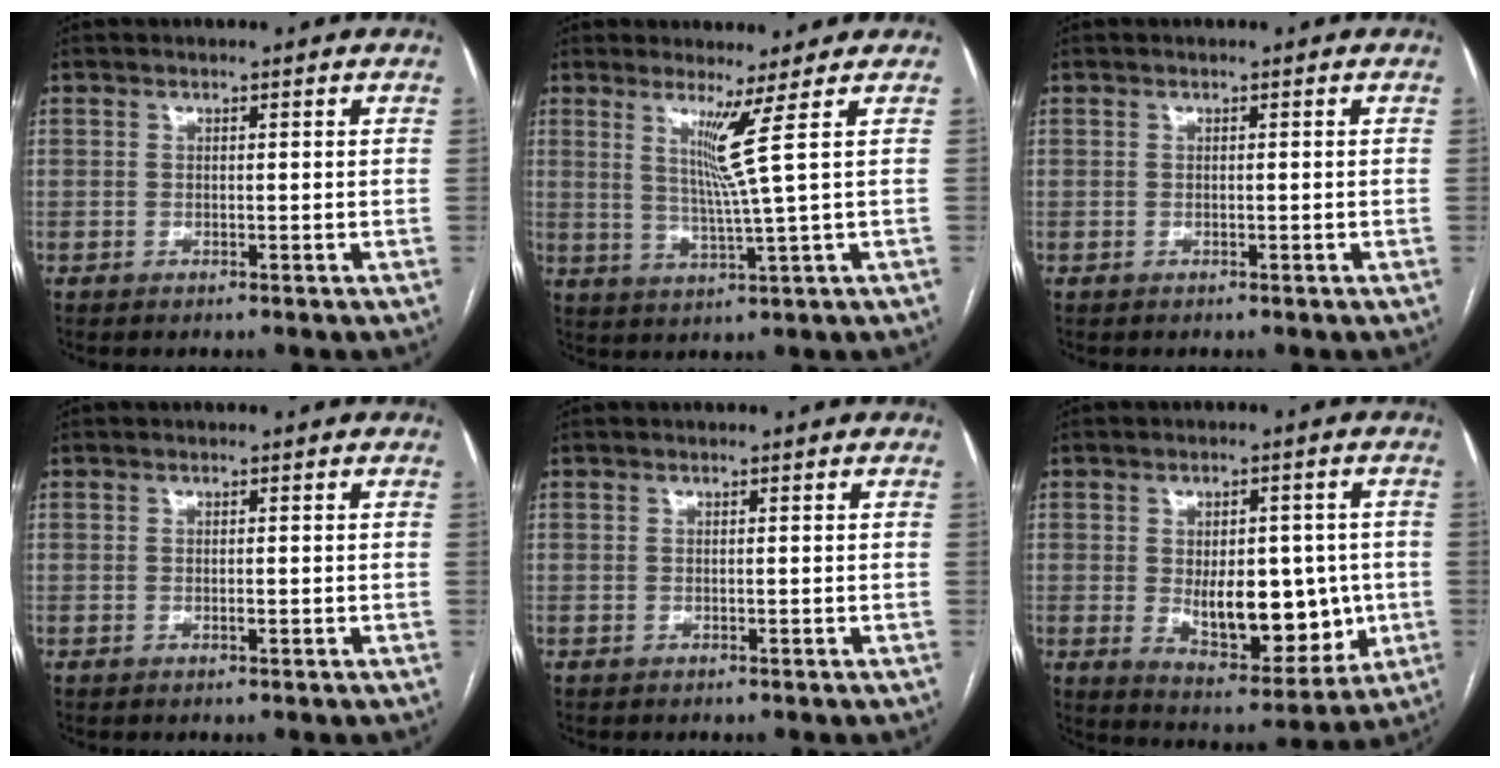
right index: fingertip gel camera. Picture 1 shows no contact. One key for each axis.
{"total": 5.2, "fx": 2.2, "fy": -2.6, "fz": 4.0, "tx": -0.079, "ty": -0.022, "tz": 0.049}
{"total": 0.0}
{"total": 0.7, "fx": -0.1, "fy": 0.2, "fz": 0.7, "tx": -0.012, "ty": -0.001, "tz": -0.001}
{"total": 0.0}
{"total": 12.8, "fx": -0.9, "fy": 6.5, "fz": 11.0, "tx": -0.156, "ty": -0.003, "tz": 0.004}